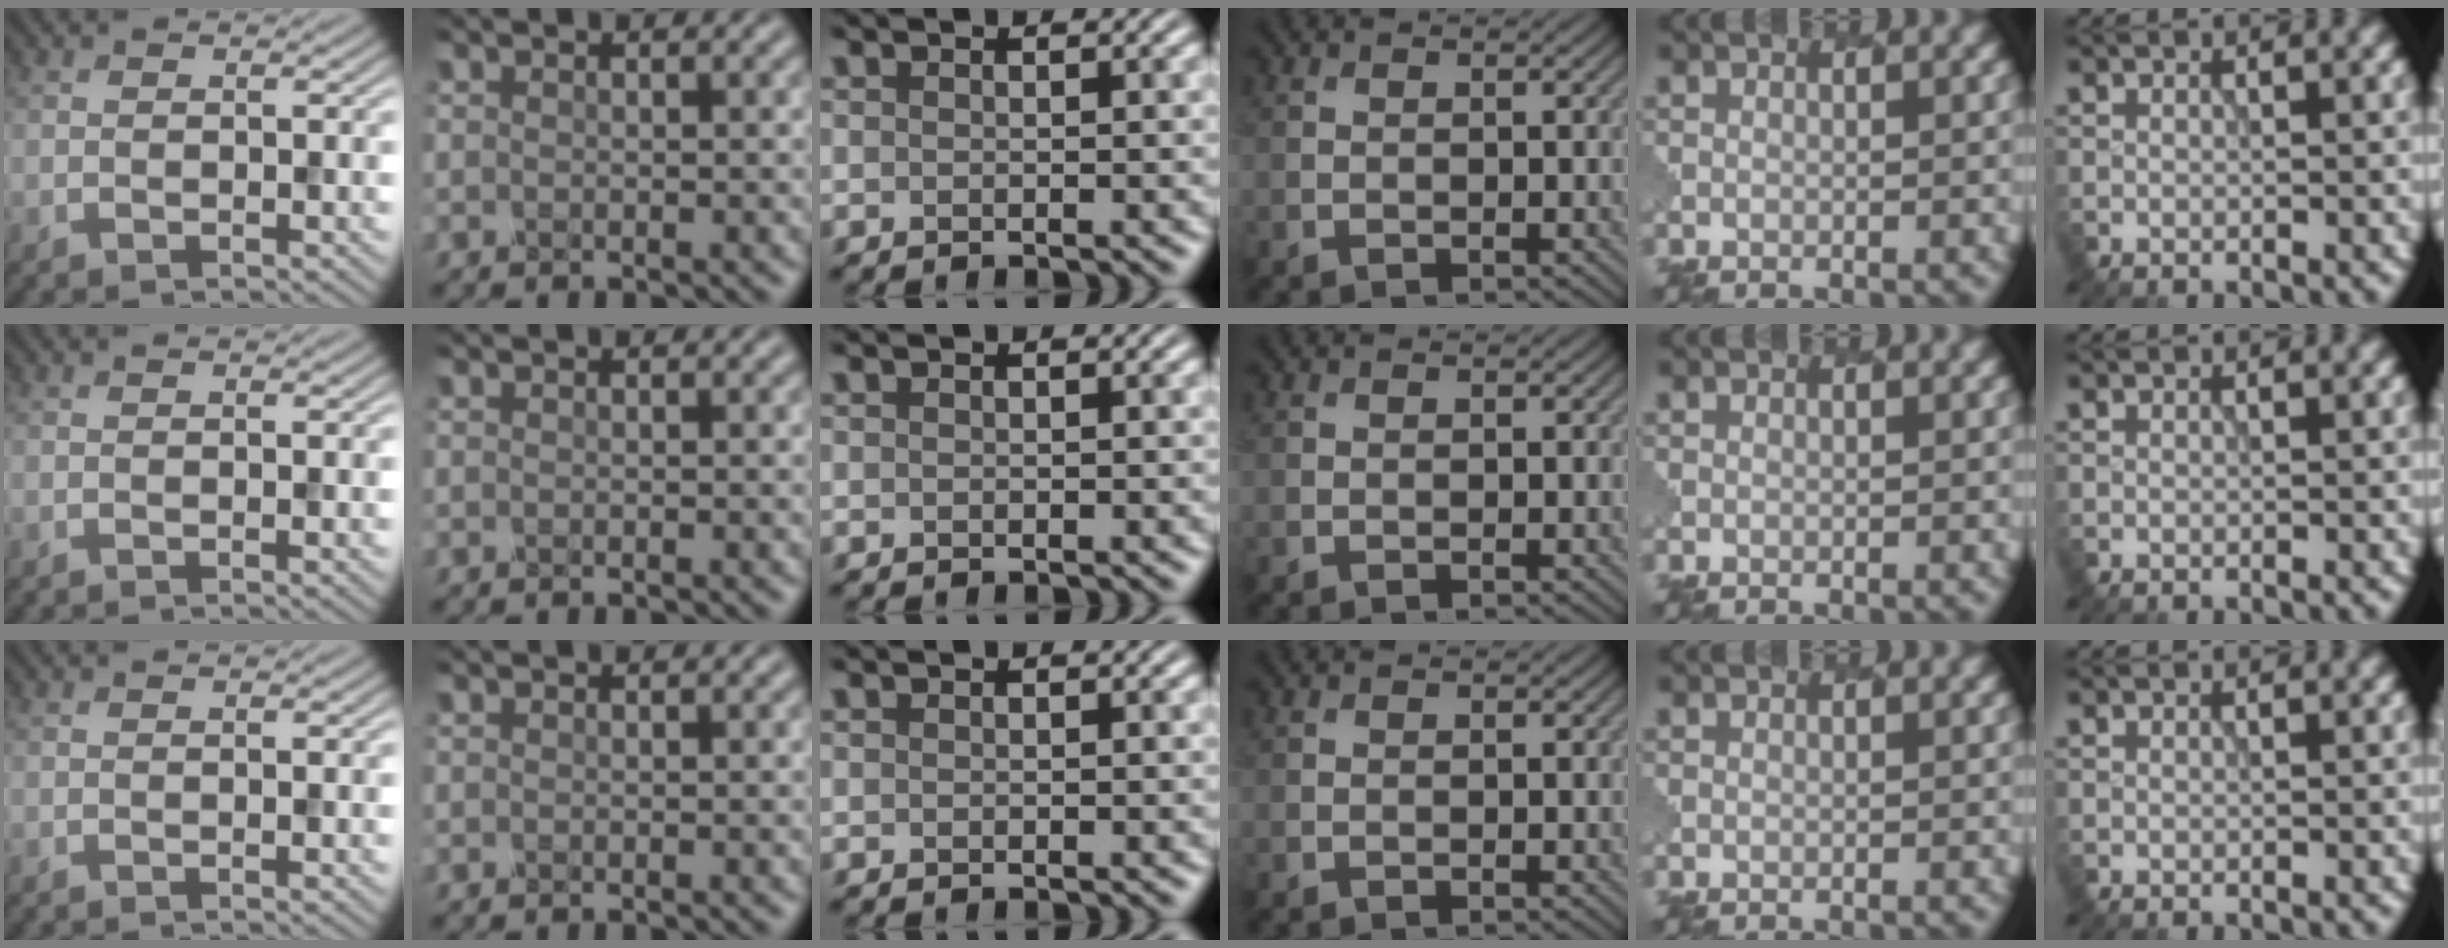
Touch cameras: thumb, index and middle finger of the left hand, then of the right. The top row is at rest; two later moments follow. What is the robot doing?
{"motion": "dispense", "object": "spray bottle"}